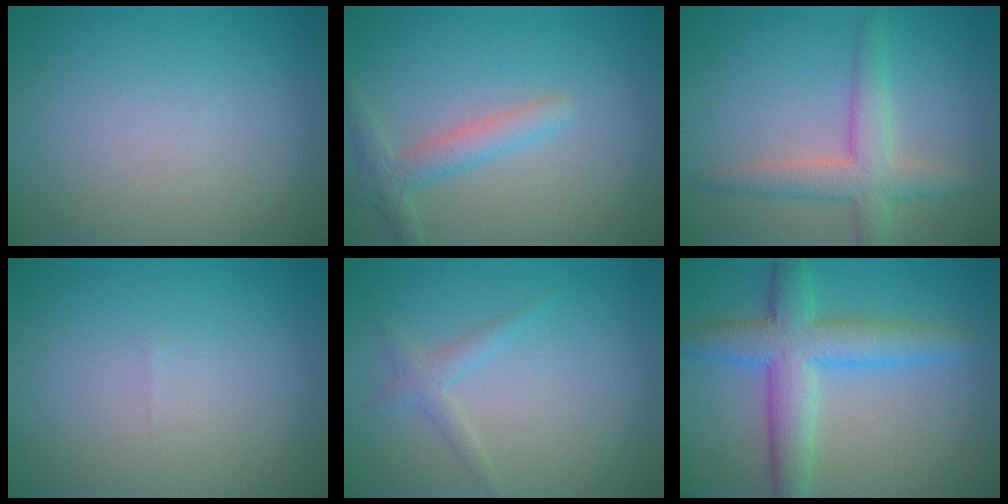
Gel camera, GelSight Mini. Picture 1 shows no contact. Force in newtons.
{"total": 2.6, "press": 2.5, "slide": 0.2}
{"total": 3.9, "press": 3.9, "slide": 0.1}
{"total": 0.0}
{"total": 1.5, "press": 1.5, "slide": 0.0}
{"total": 6.3, "press": 6.3, "slide": 0.1}